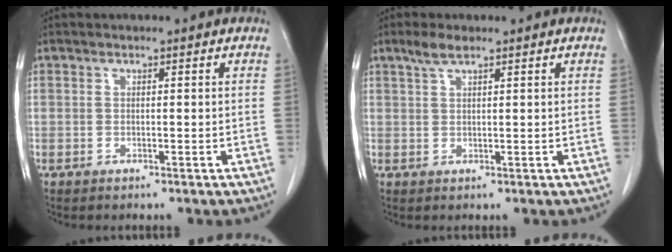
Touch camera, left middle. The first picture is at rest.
{"total": 2.5, "force": [1.8, 0.4, 1.7], "torque": [-0.039, 0.007, 0.037]}